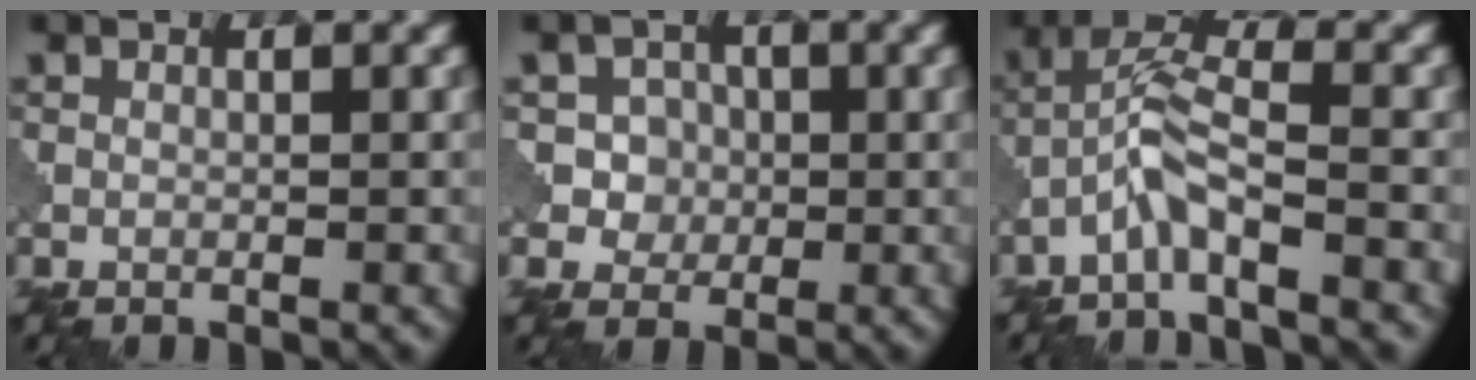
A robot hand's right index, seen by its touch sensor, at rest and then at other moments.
{"total": 4.2, "force": [0.5, 4.0, 1.2], "torque": [-0.008, 0.009, 0.008]}
{"total": 3.6, "force": [-2.0, 0.5, 2.9], "torque": [-0.065, 0.015, -0.045]}